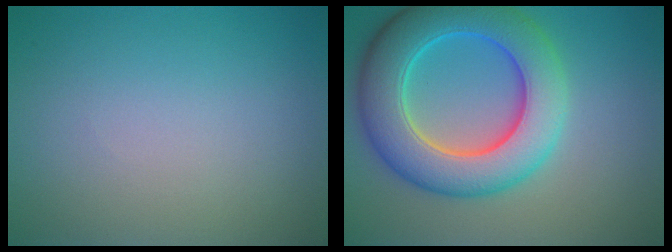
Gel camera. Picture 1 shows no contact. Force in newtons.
{"total": 9.6, "press": 9.6, "slide": 0.5}